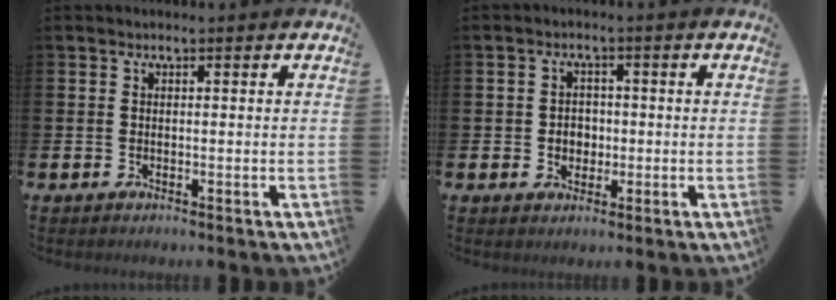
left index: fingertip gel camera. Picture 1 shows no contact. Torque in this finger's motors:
{"motor_torque": [0.39, -0.23, 0.06, 0.06]}